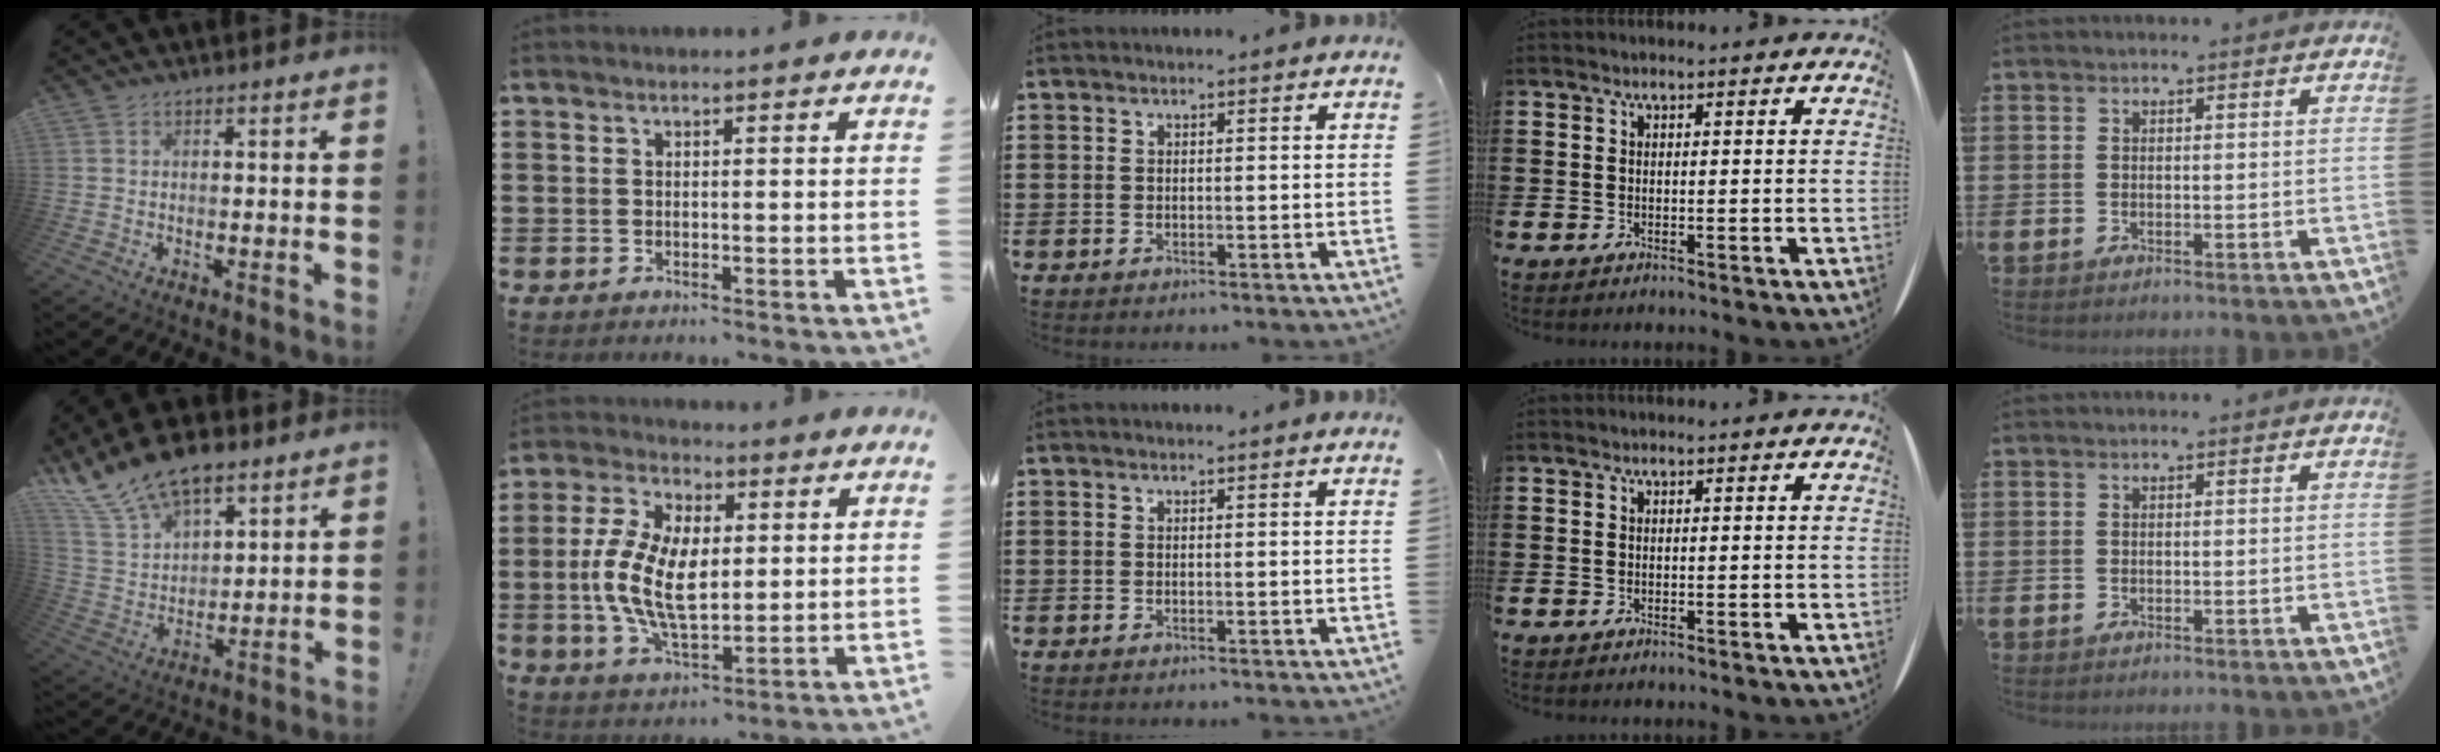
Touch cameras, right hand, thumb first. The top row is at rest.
{"thumb": {"total": 16.0, "force": [12.0, 7.8, 7.2], "torque": [-0.147, -0.079, 0.228]}, "index": {"total": 11.6, "force": [0.1, 6.3, 9.7], "torque": [-0.208, 0.007, 0.002]}}